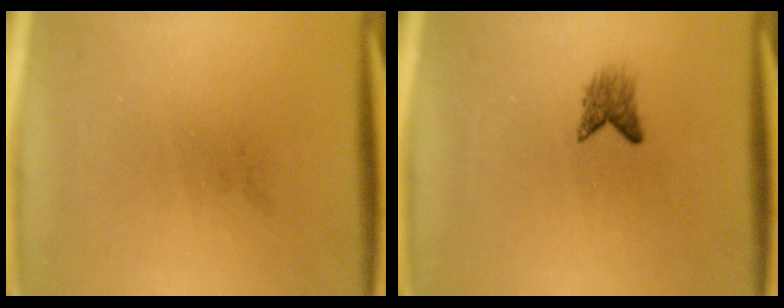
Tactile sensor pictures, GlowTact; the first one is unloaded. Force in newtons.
{"total": 1.9}